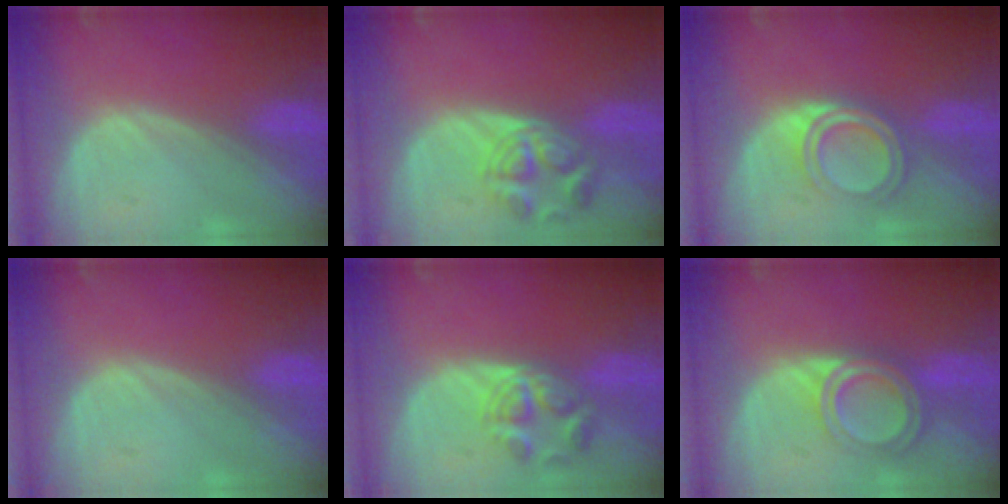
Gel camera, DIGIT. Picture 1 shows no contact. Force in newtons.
{"total": 5.4, "press": 5.4, "slide": 0.5}
{"total": 4.8, "press": 4.7, "slide": 1.1}
{"total": 0.0}
{"total": 5.6, "press": 5.0, "slide": 2.7}
{"total": 6.4, "press": 5.4, "slide": 3.4}